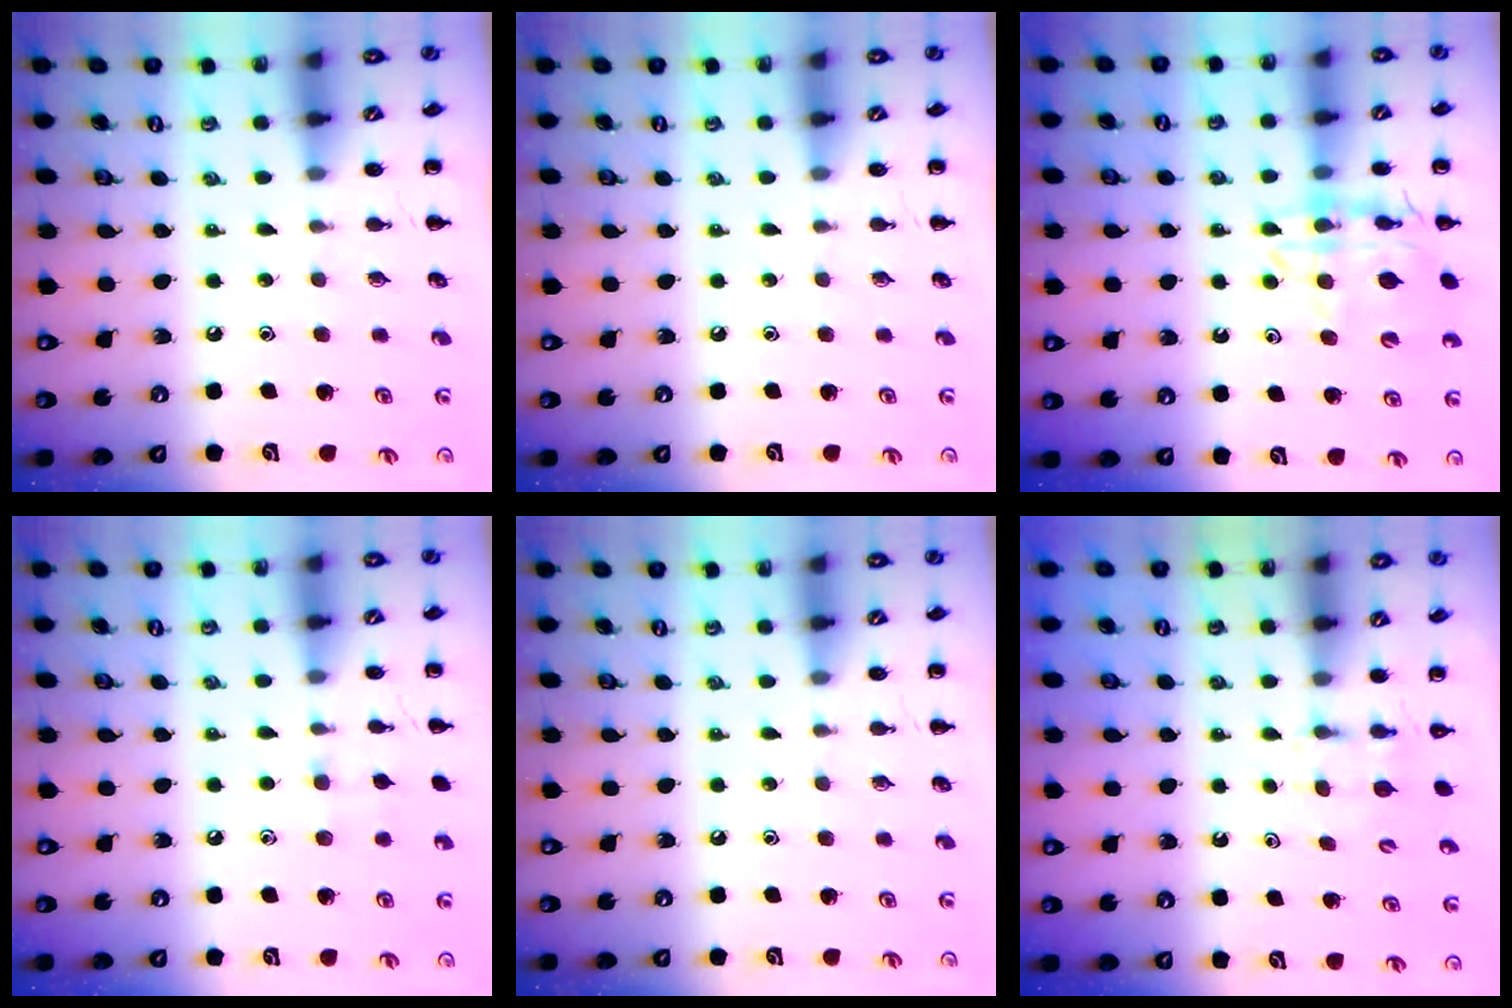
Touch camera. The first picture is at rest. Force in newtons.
{"total": 0.0}
{"total": 12.2, "press": 11.9, "slide": 3.0}
{"total": 5.5, "press": 5.1, "slide": 2.0}
{"total": 0.0}
{"total": 3.7, "press": 3.3, "slide": 1.5}